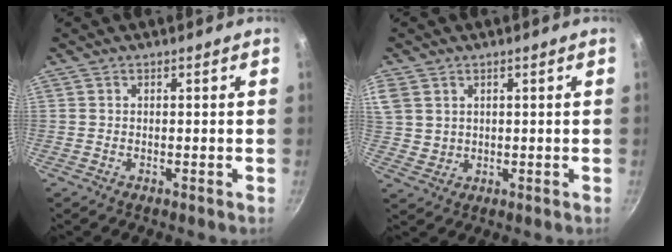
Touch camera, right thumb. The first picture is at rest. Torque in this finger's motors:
{"motor_torque": [-0.64, 0.77, -0.18, 0.17, 0.05]}